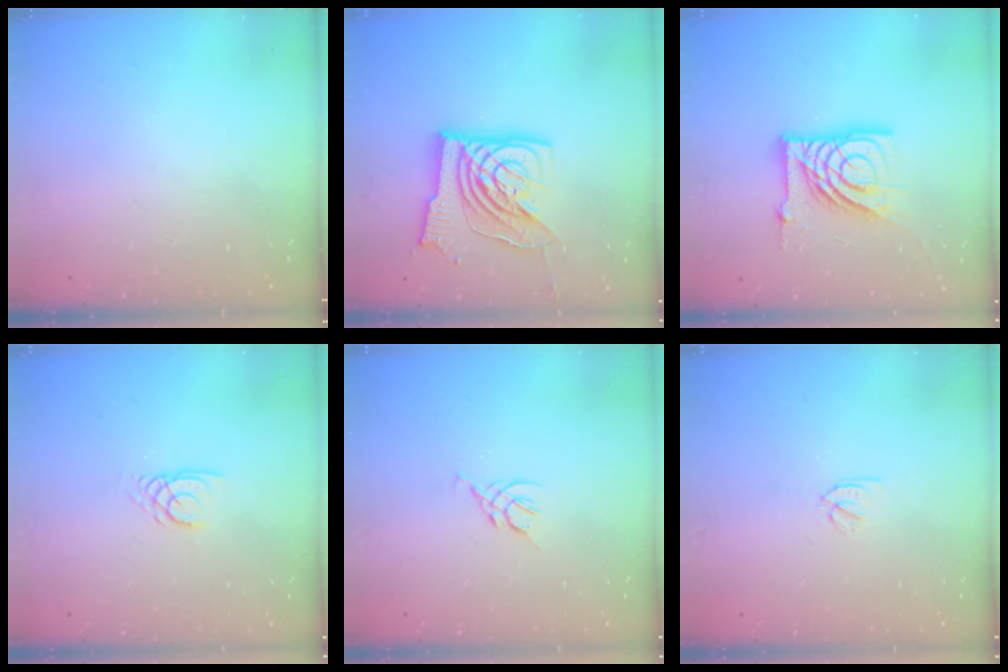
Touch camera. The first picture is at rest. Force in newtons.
{"total": 16.1, "press": 16.0, "slide": 1.8}
{"total": 16.2, "press": 16.2, "slide": 1.7}
{"total": 2.4, "press": 2.4, "slide": 0.2}
{"total": 2.5, "press": 2.5, "slide": 0.7}
{"total": 2.1, "press": 2.1, "slide": 0.4}